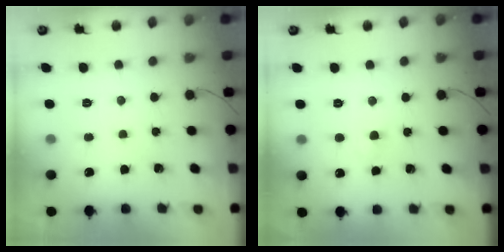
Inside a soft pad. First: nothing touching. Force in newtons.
{"total": 1.8, "press": 1.6, "slide": 0.8}